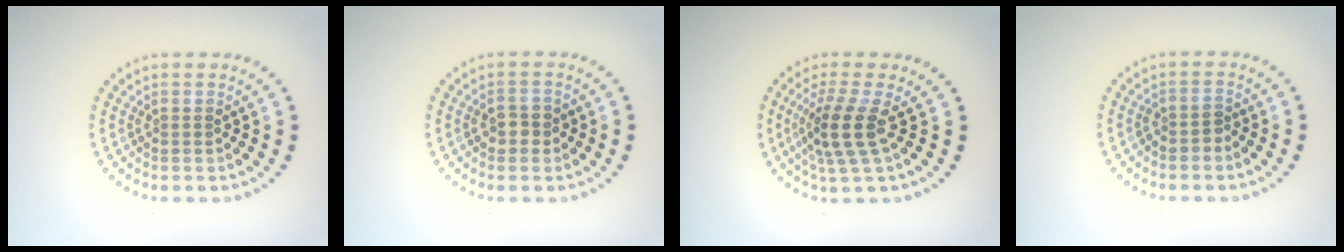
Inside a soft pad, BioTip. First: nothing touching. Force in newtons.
{"total": 1.7, "press": 1.7, "slide": 0.2}
{"total": 3.7, "press": 2.8, "slide": 2.4}
{"total": 1.2, "press": 1.1, "slide": 0.6}